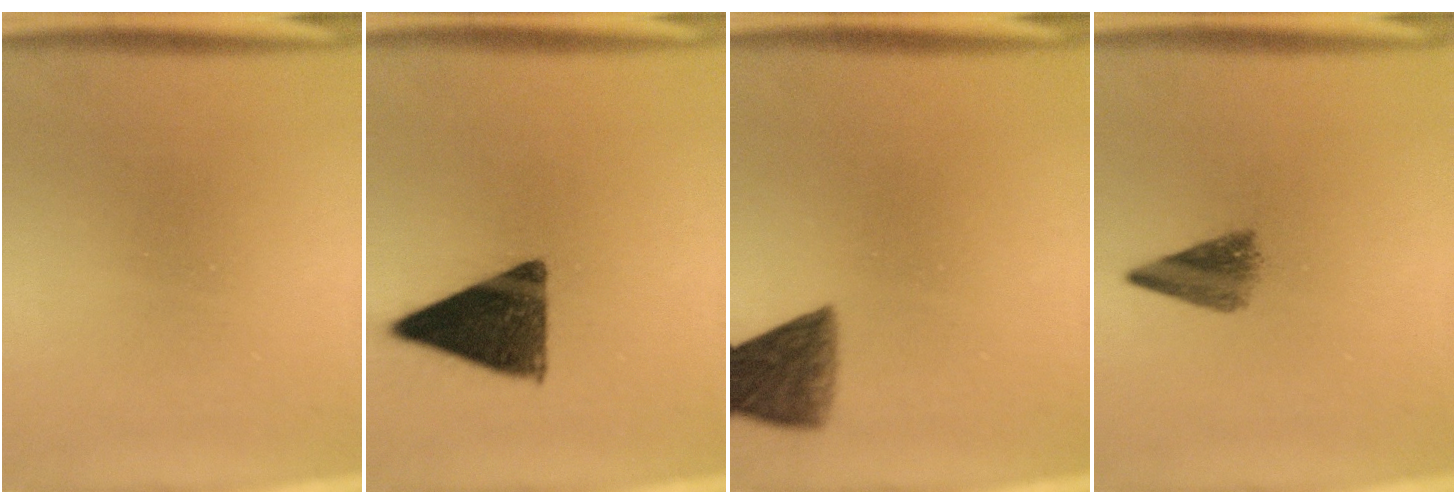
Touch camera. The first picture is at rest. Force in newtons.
{"total": 12.7}
{"total": 7.6}
{"total": 4.0}